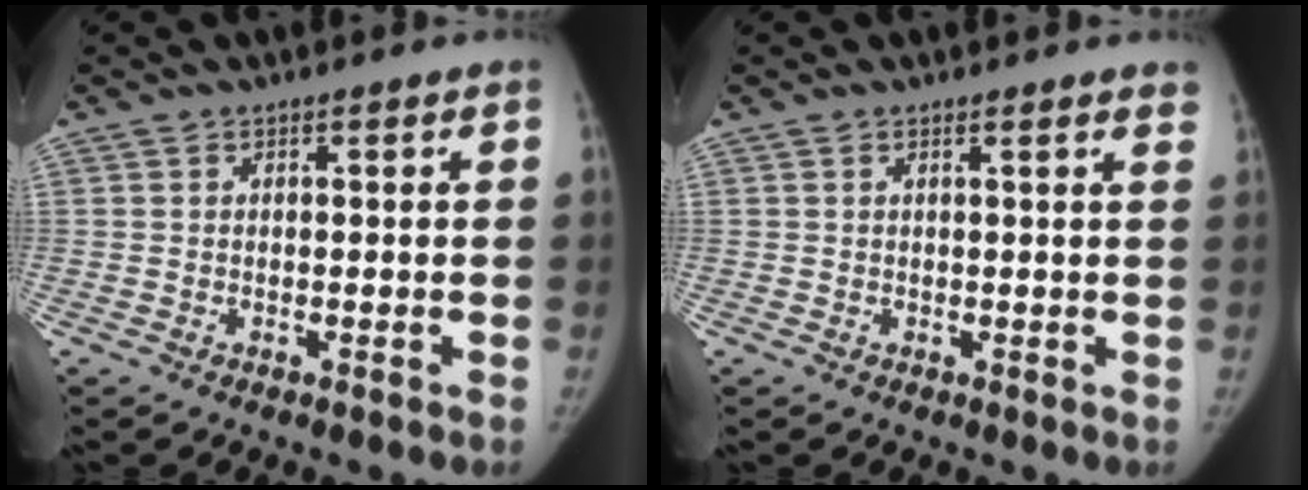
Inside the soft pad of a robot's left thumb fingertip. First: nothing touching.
{"total": 2.6, "force": [2.2, 0.2, 1.5], "torque": [-0.013, -0.001, 0.018]}